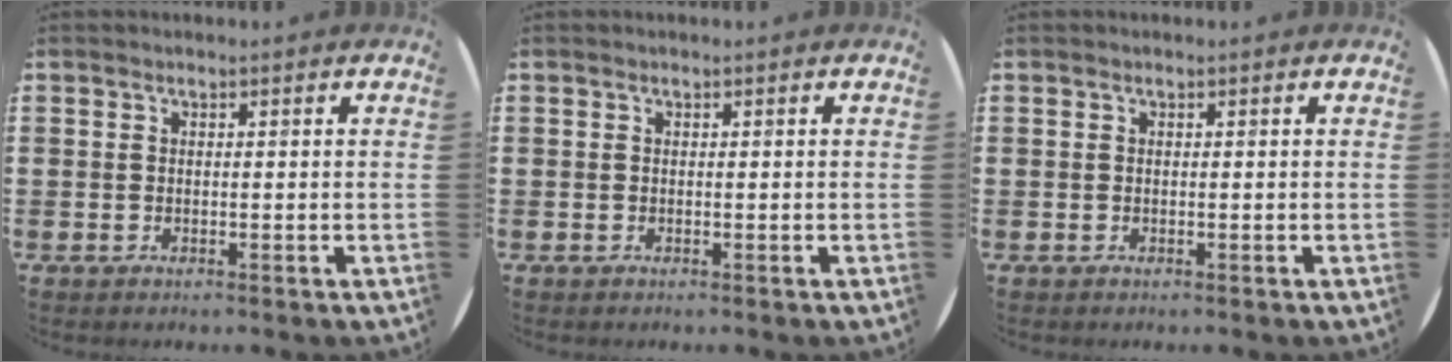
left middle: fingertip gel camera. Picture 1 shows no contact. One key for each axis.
{"total": 0.0}
{"total": 0.0}